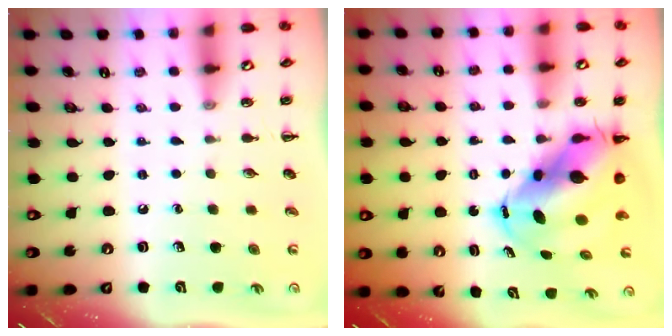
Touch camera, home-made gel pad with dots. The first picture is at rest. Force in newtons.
{"total": 10.9, "press": 10.5, "slide": 2.9}